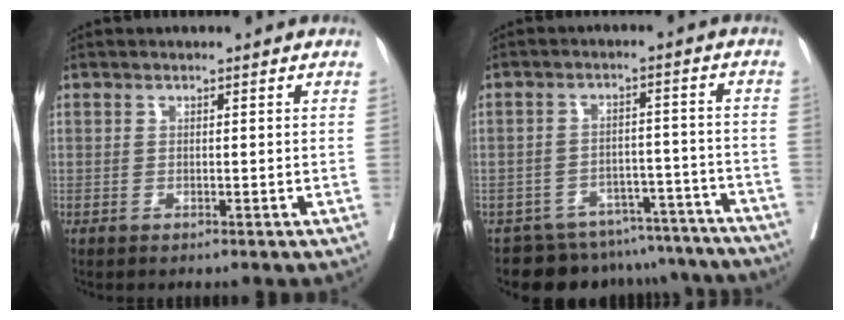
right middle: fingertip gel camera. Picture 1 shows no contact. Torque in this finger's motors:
{"motor_torque": [1.07, -1.07, 0.05, 0.03]}